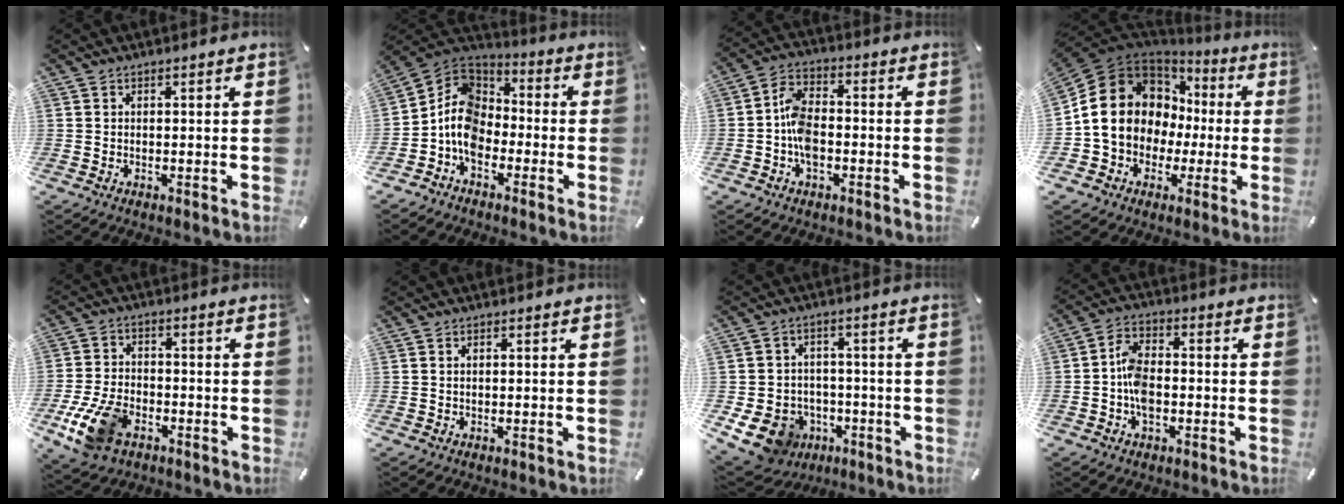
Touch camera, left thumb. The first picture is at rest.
{"total": 10.5, "force": [-4.8, 7.9, 4.9], "torque": [-0.124, 0.019, -0.095]}
{"total": 7.5, "force": [-2.4, 4.8, 5.2], "torque": [-0.104, 0.018, -0.042]}
{"total": 14.6, "force": [-0.7, 13.3, 6.0], "torque": [-0.125, 0.000, -0.006]}
{"total": 11.8, "force": [-5.6, 7.3, 7.4], "torque": [-0.153, 0.021, -0.098]}
{"total": 0.7, "force": [0.1, 0.3, 0.6], "torque": [-0.011, 0.001, 0.002]}
{"total": 10.6, "force": [-4.2, 8.8, 4.0], "torque": [-0.088, 0.024, -0.071]}
{"total": 6.7, "force": [-1.9, 4.3, 4.8], "torque": [-0.091, 0.016, -0.034]}